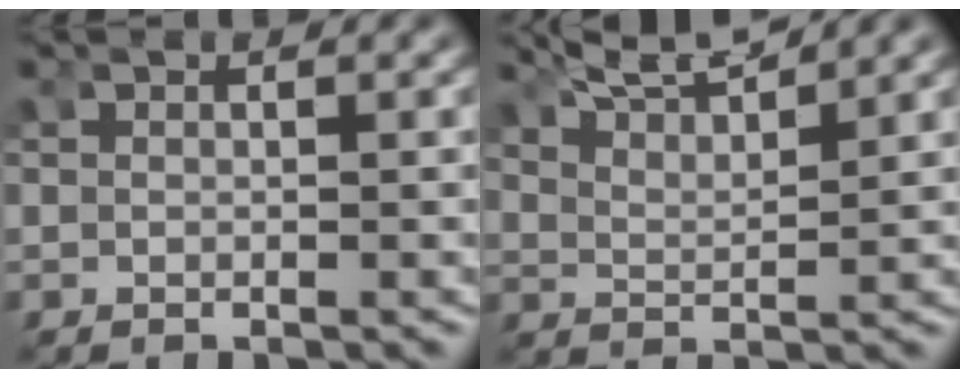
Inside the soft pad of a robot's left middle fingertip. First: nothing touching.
{"total": 6.7, "force": [5.5, 2.1, 3.1], "torque": [-0.060, 0.007, 0.087]}